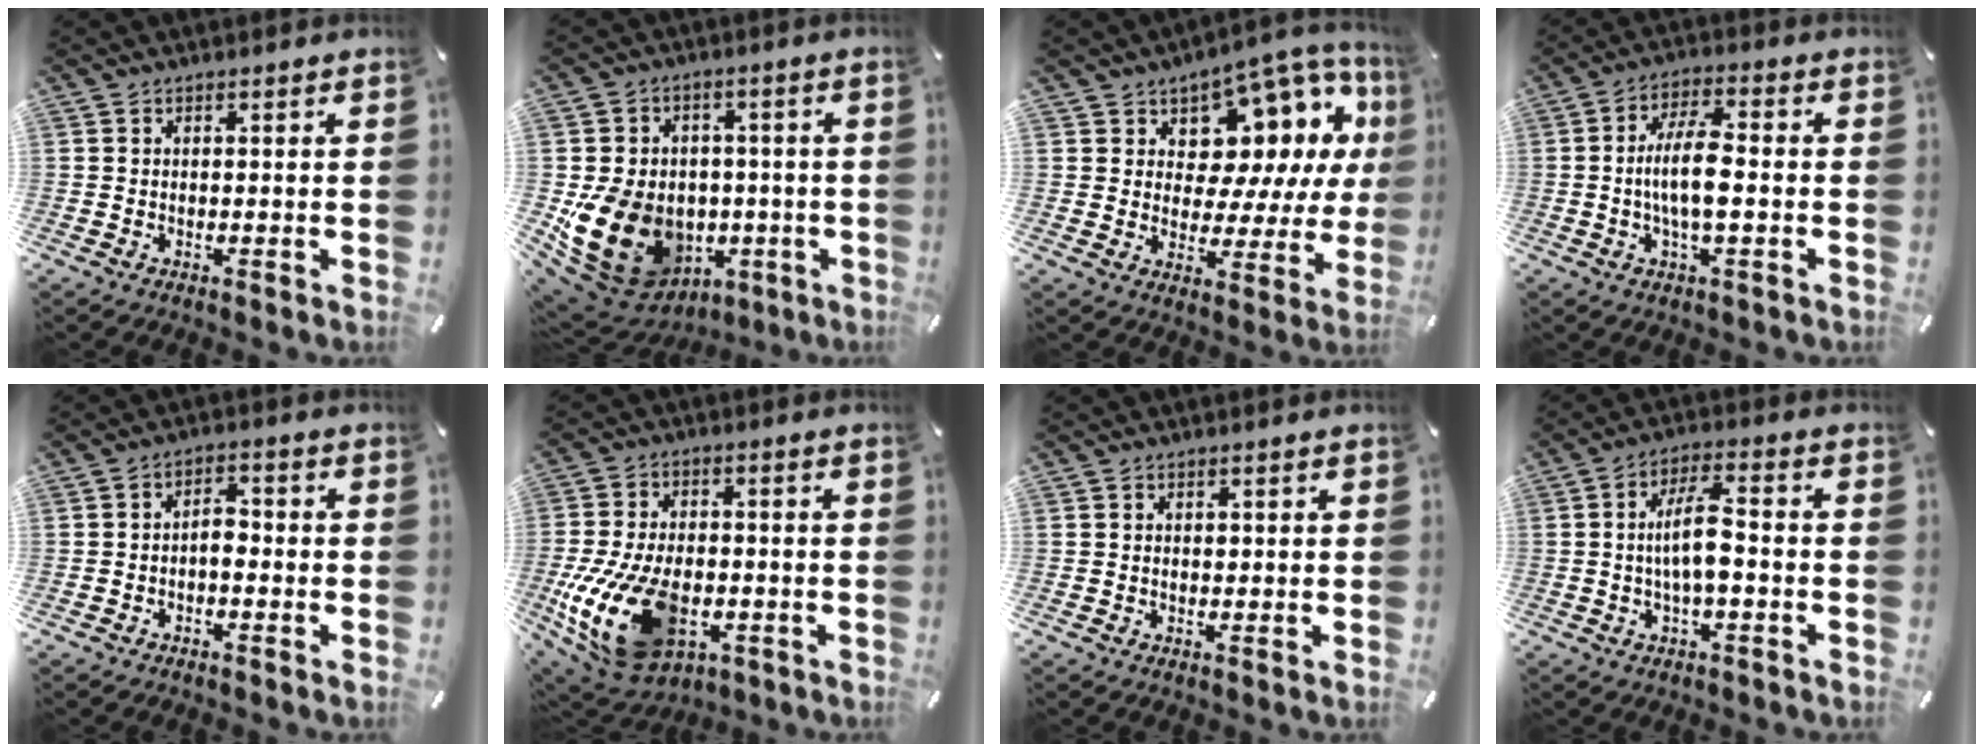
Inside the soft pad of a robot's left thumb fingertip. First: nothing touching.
{"total": 17.5, "force": [-2.9, 14.4, 9.4], "torque": [-0.192, -0.001, -0.036]}
{"total": 10.2, "force": [6.3, 7.1, 3.7], "torque": [-0.048, -0.070, 0.114]}
{"total": 9.7, "force": [-1.1, 3.4, 9.1], "torque": [-0.174, 0.005, -0.020]}
{"total": 3.7, "force": [-1.5, 2.0, 2.8], "torque": [-0.049, 0.016, -0.030]}
{"total": 18.6, "force": [-5.0, 11.6, 13.7], "torque": [-0.291, 0.012, -0.075]}
{"total": 0.6, "force": [0.1, 0.5, 0.3], "torque": [-0.006, 0.001, 0.000]}
{"total": 8.5, "force": [-1.1, 2.6, 8.0], "torque": [-0.151, 0.007, -0.021]}